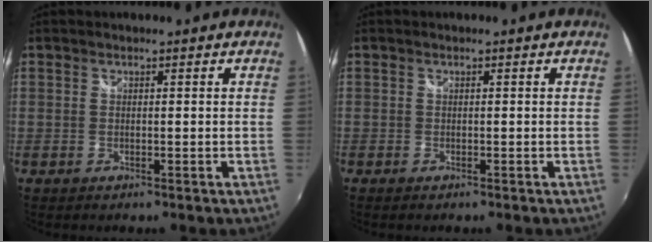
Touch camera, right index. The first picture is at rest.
{"total": 0.6, "force": [-0.5, 0.3, 0.2], "torque": [-0.007, -0.003, -0.010]}